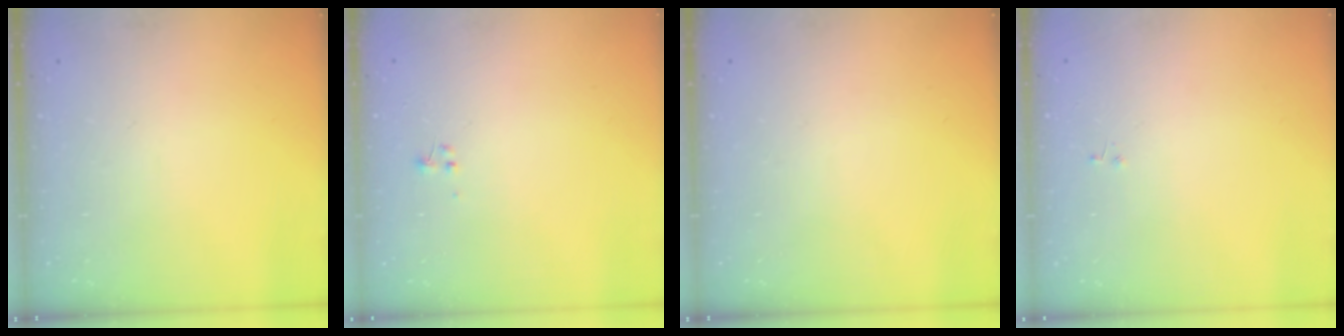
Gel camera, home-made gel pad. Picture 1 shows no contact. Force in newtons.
{"total": 0.0}
{"total": 0.0}
{"total": 0.0}